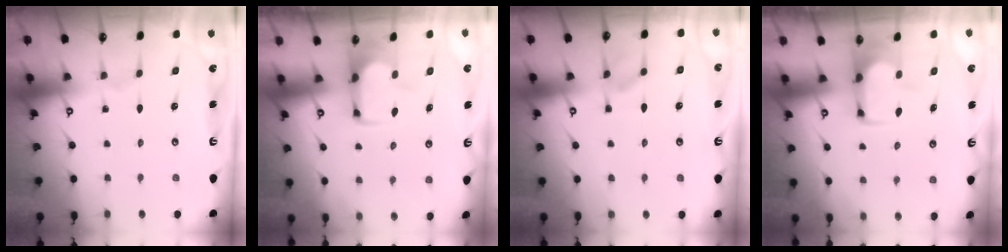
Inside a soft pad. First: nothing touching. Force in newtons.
{"total": 4.2, "press": 4.2, "slide": 0.5}
{"total": 3.4, "press": 3.3, "slide": 0.8}
{"total": 4.2, "press": 4.2, "slide": 0.5}